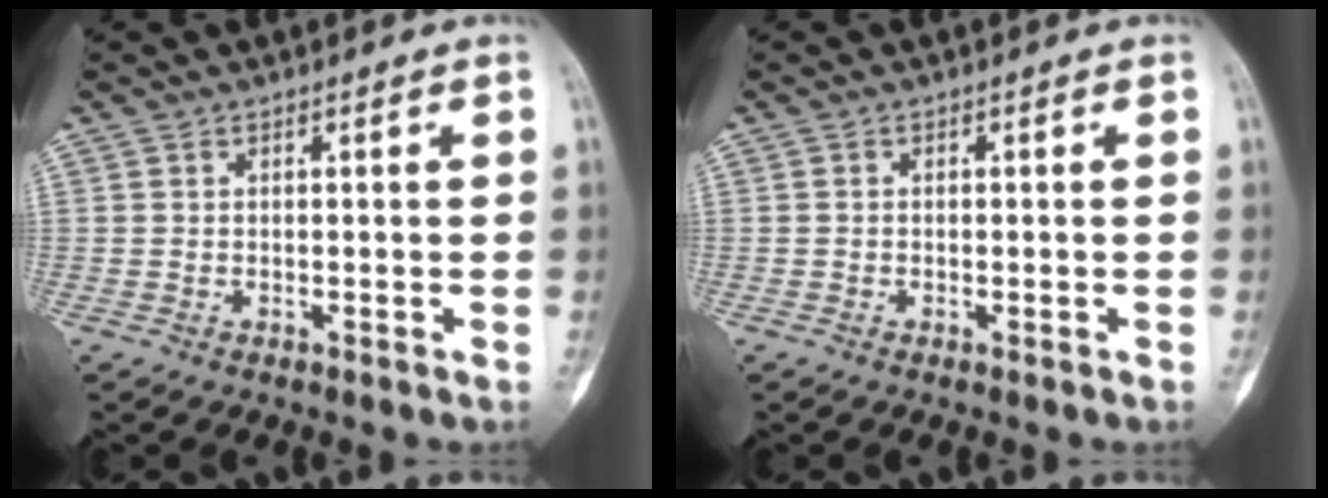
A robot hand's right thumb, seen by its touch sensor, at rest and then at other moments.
{"total": 0.0}